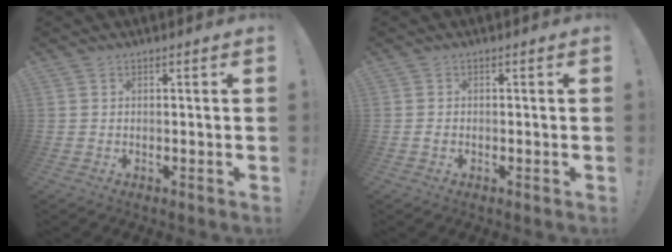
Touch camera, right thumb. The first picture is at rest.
{"total": 1.2, "force": [-0.6, 0.7, 0.7], "torque": [-0.019, 0.006, -0.010]}